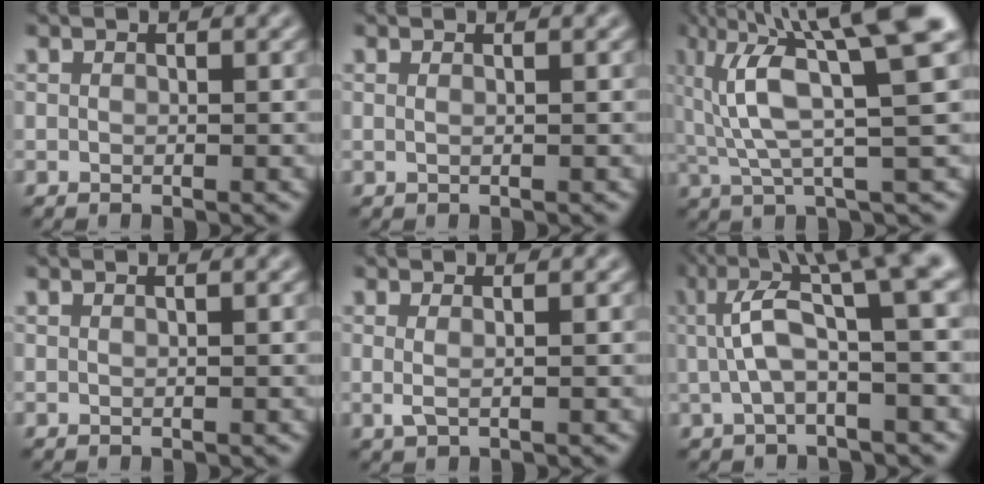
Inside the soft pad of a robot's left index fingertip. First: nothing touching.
{"total": 0.8, "force": [0.3, 0.4, 0.7], "torque": [-0.007, -0.004, -0.005]}
{"total": 10.9, "force": [4.9, 2.3, 9.4], "torque": [-0.156, 0.027, 0.083]}
{"total": 0.9, "force": [0.4, 0.4, 0.7], "torque": [-0.004, -0.003, -0.005]}
{"total": 1.4, "force": [0.1, 0.5, 1.3], "torque": [-0.022, -0.003, -0.001]}
{"total": 7.5, "force": [2.3, 1.8, 6.9], "torque": [-0.121, 0.018, 0.035]}